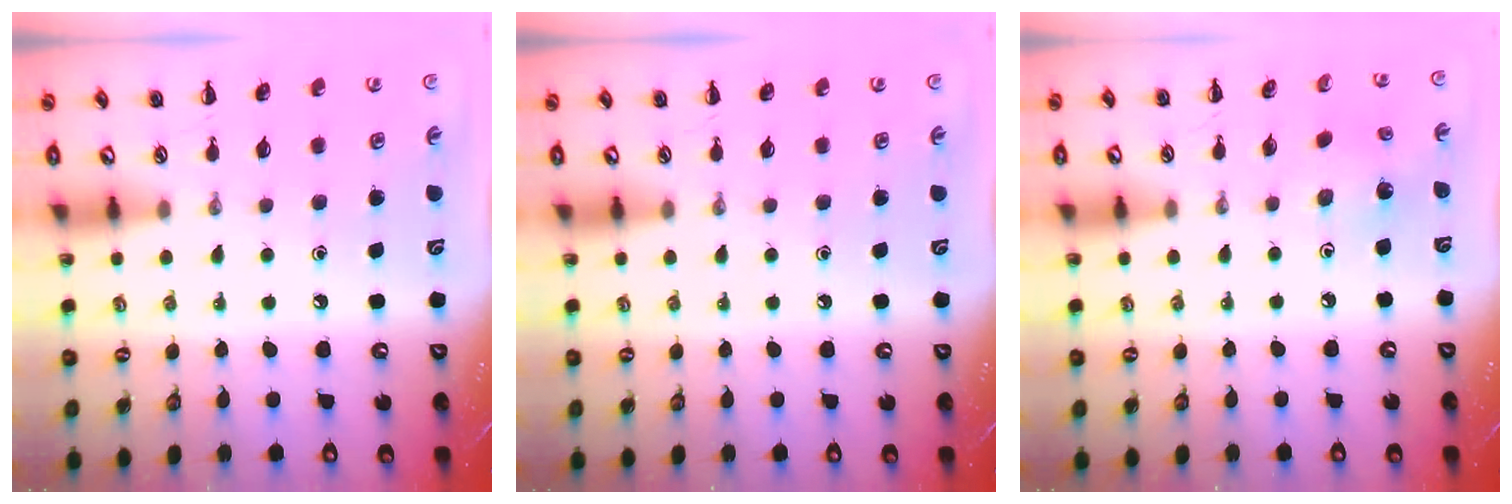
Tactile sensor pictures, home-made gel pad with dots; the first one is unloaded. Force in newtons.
{"total": 0.0}
{"total": 1.9, "press": 1.9, "slide": 0.6}